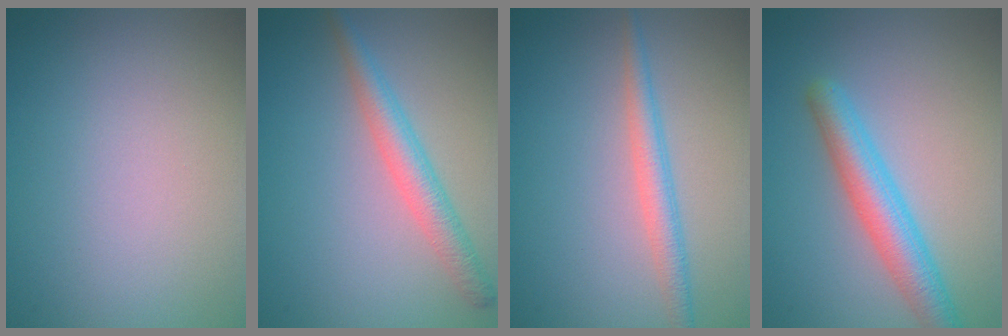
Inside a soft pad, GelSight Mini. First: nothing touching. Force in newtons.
{"total": 3.0, "press": 3.0, "slide": 0.0}
{"total": 2.3, "press": 2.3, "slide": 0.1}
{"total": 4.4, "press": 4.4, "slide": 0.1}